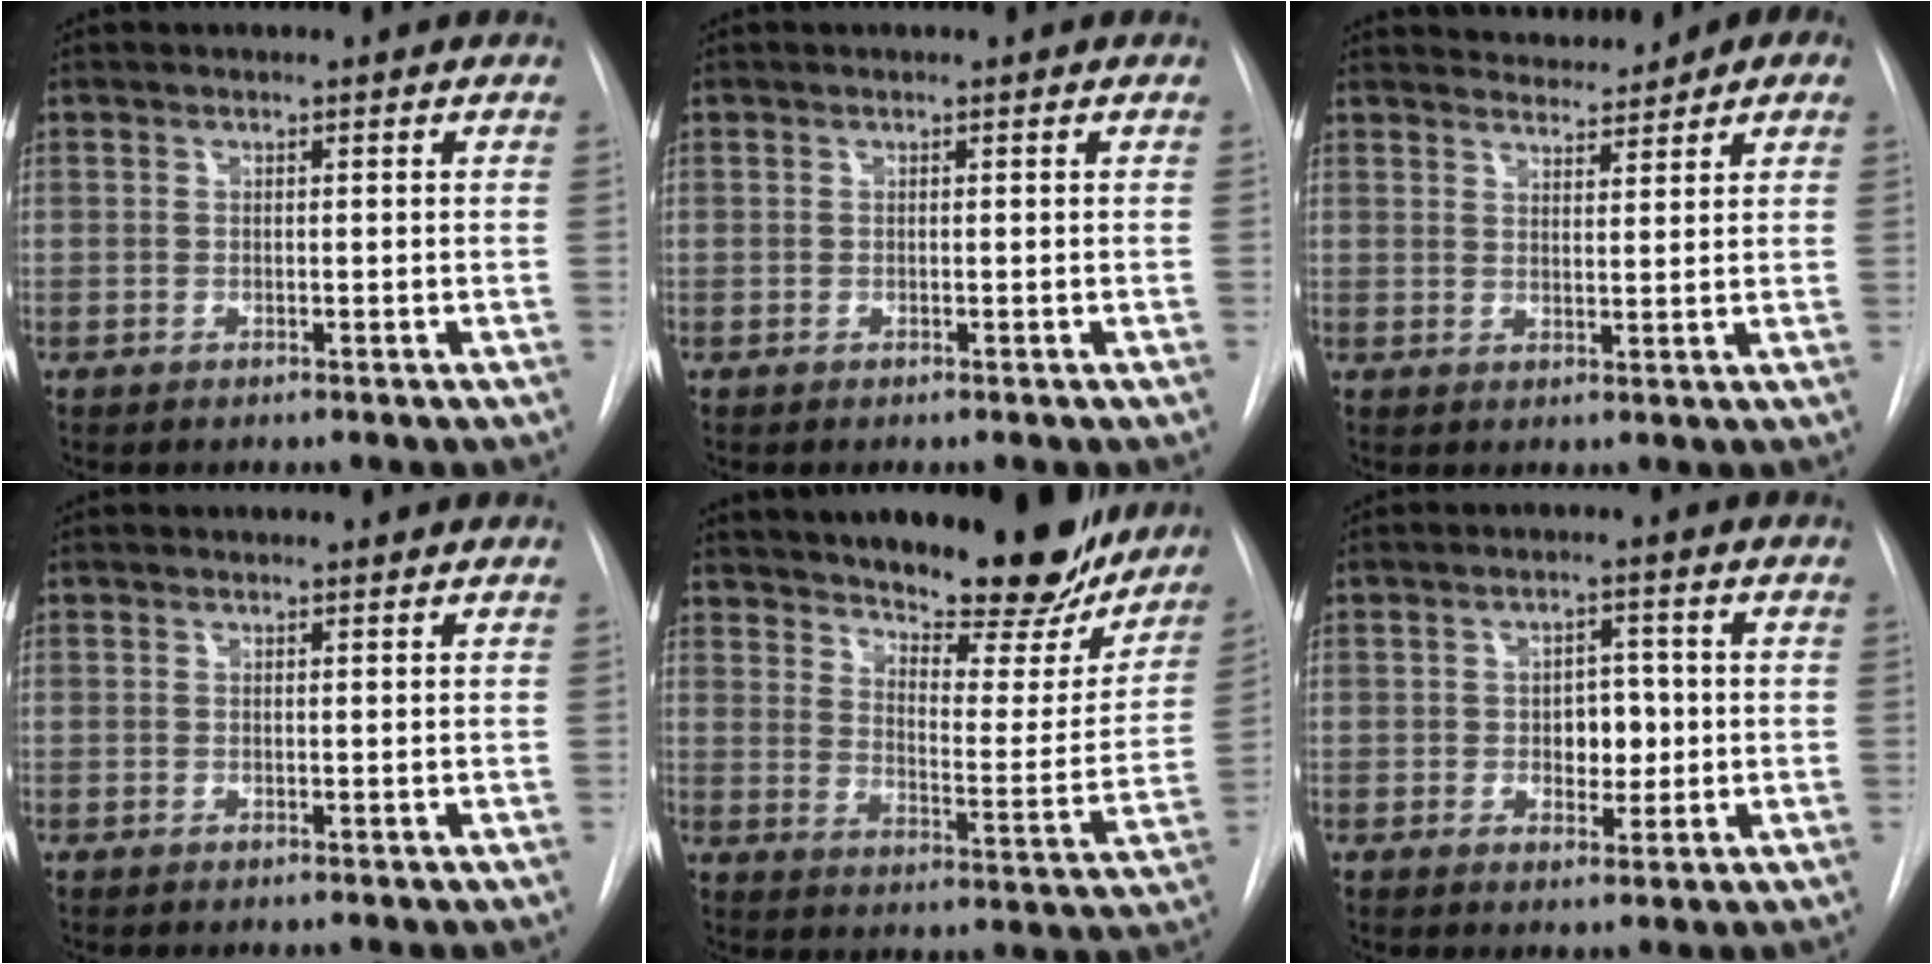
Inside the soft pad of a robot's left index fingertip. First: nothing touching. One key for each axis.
{"total": 0.0}
{"total": 5.5, "fx": 5.1, "fy": 1.4, "fz": 1.5, "tx": -0.021, "ty": 0.005, "tz": 0.069}
{"total": 0.0}
{"total": 25.2, "fx": 21.3, "fy": 6.3, "fz": 11.8, "tx": -0.183, "ty": -0.036, "tz": 0.282}
{"total": 4.5, "fx": -0.6, "fy": 3.0, "fz": 3.3, "tx": -0.038, "ty": 0.001, "tz": -0.005}